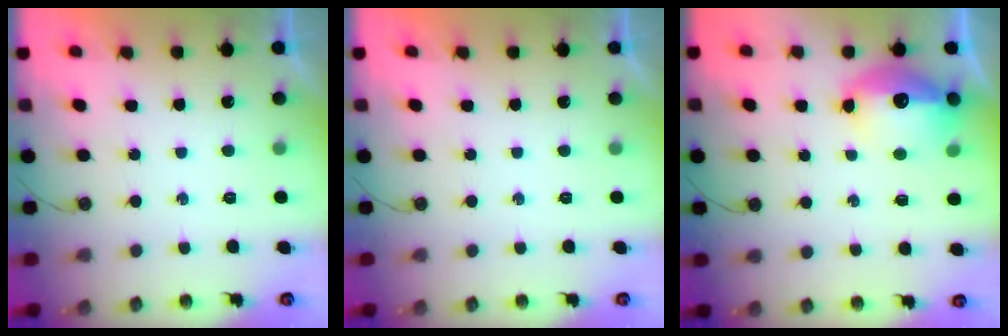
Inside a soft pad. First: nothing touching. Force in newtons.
{"total": 0.0}
{"total": 14.4, "press": 14.3, "slide": 1.5}